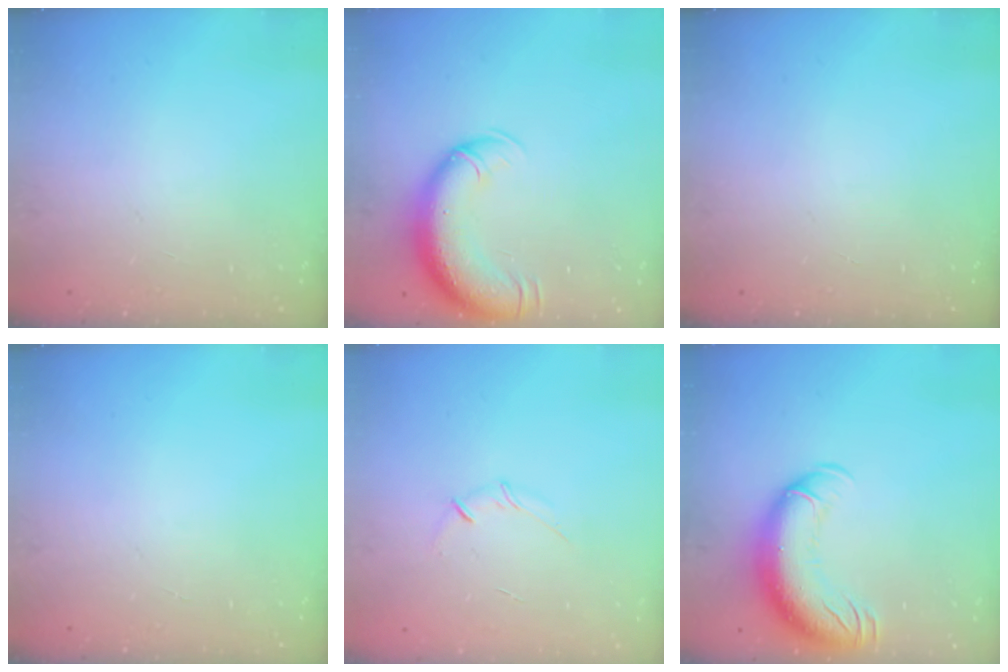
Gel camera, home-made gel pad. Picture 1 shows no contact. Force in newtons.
{"total": 13.1, "press": 12.7, "slide": 3.2}
{"total": 0.0}
{"total": 0.0}
{"total": 4.1, "press": 4.0, "slide": 0.9}
{"total": 14.6, "press": 14.2, "slide": 3.3}